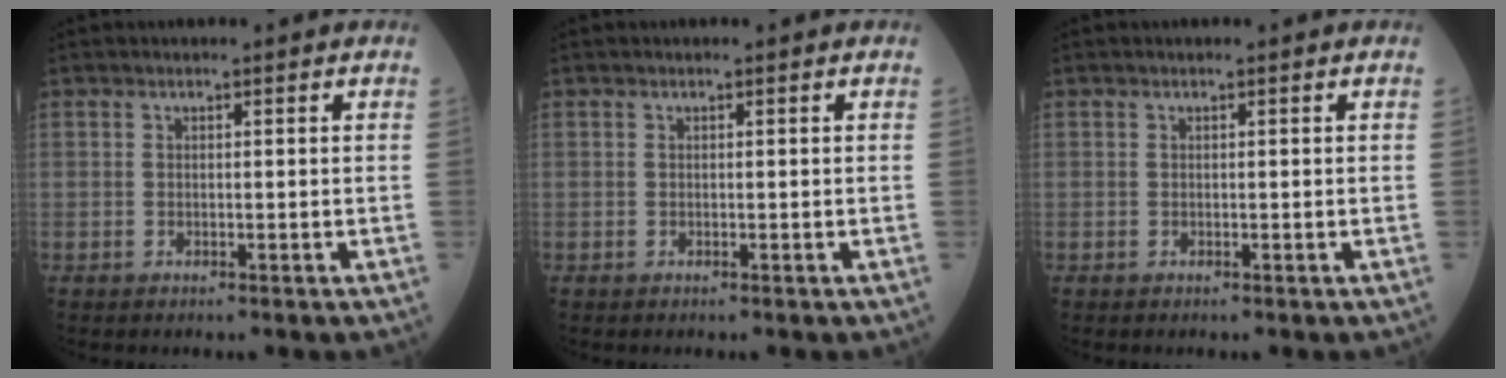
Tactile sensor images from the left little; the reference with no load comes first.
{"total": 0.0}
{"total": 0.0}